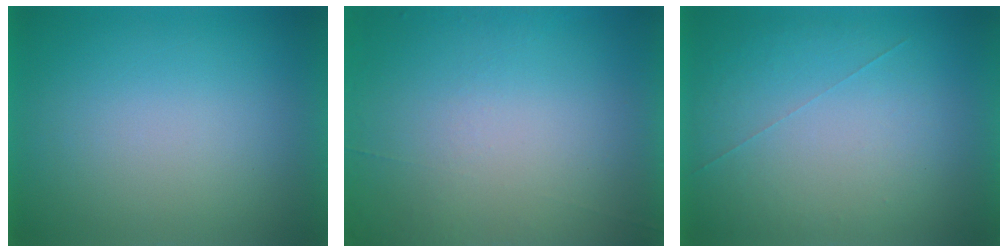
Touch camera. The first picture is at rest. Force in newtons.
{"total": 4.5}
{"total": 1.0}